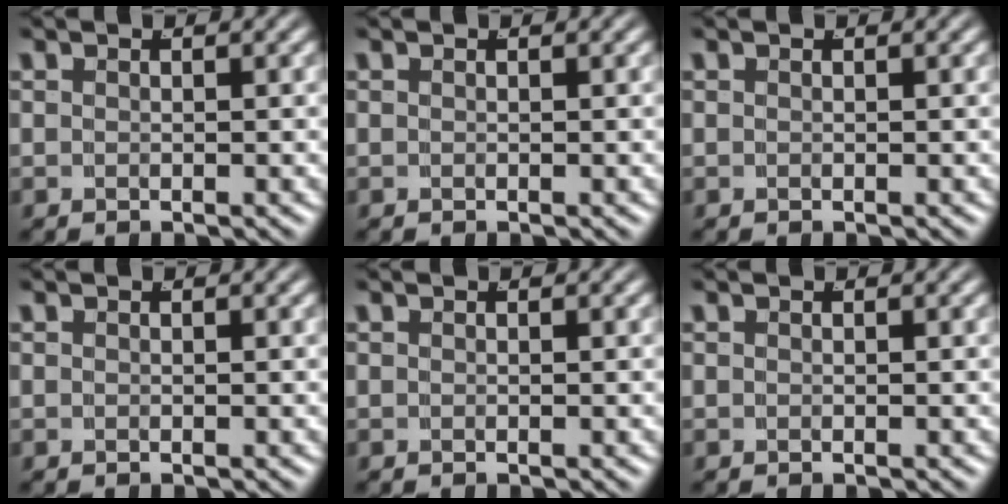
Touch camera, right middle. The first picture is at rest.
{"total": 0.0}
{"total": 0.0}
{"total": 0.0}
{"total": 0.0}
{"total": 0.0}